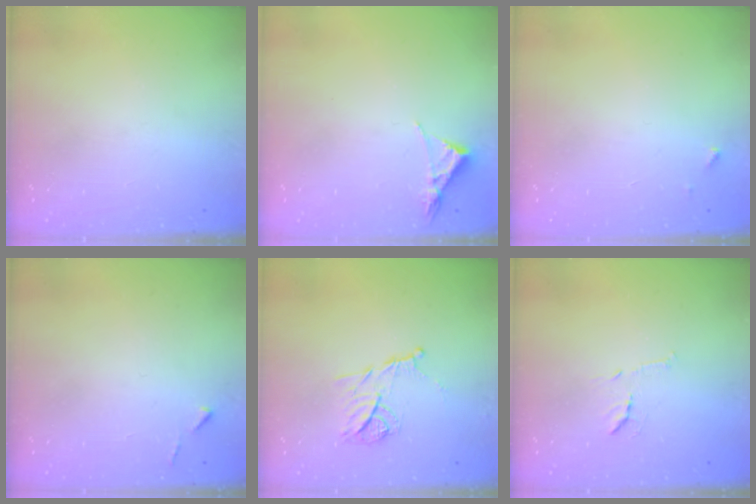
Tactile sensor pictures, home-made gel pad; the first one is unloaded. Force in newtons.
{"total": 3.1, "press": 3.1, "slide": 0.5}
{"total": 3.6, "press": 3.6, "slide": 0.2}
{"total": 4.3, "press": 4.3, "slide": 0.6}
{"total": 10.0, "press": 10.0, "slide": 1.0}
{"total": 9.1, "press": 9.1, "slide": 0.4}